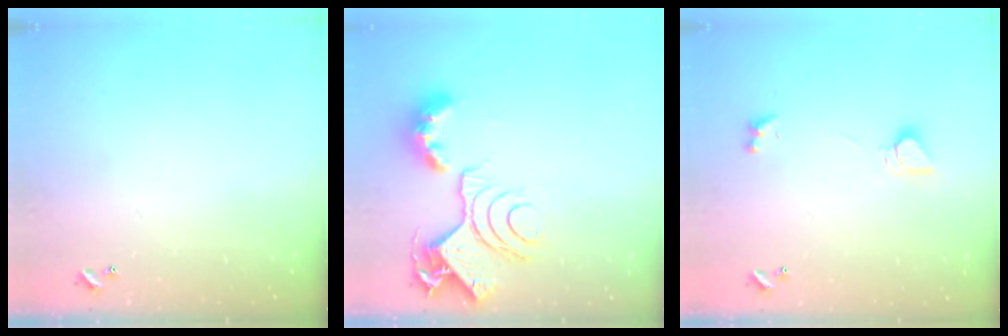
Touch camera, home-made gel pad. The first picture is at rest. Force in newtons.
{"total": 12.8, "press": 12.8, "slide": 1.5}
{"total": 2.3, "press": 2.3, "slide": 0.3}